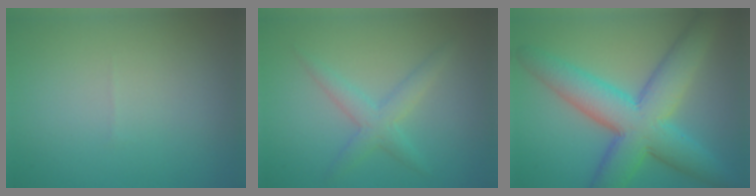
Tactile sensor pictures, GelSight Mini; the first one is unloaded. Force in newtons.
{"total": 2.6, "press": 2.6, "slide": 0.0}
{"total": 9.6, "press": 9.6, "slide": 0.4}